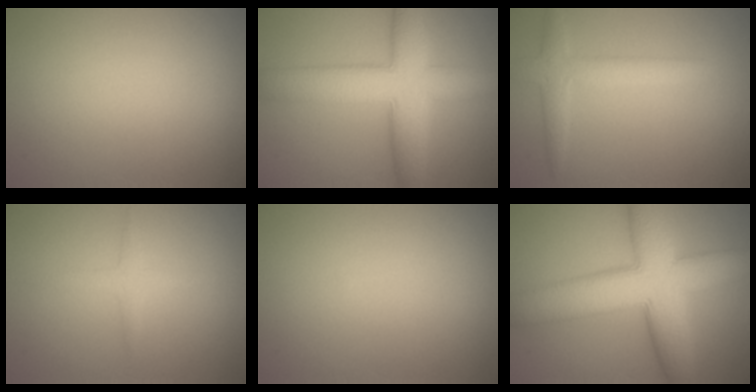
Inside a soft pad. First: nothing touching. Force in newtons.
{"total": 7.9, "press": 7.9, "slide": 0.2}
{"total": 2.8, "press": 2.8, "slide": 0.1}
{"total": 1.3, "press": 1.3, "slide": 0.1}
{"total": 0.0}
{"total": 10.1, "press": 10.1, "slide": 0.5}